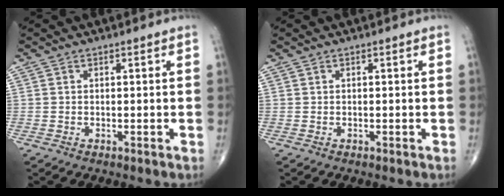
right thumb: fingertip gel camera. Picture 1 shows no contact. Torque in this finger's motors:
{"motor_torque": [-0.16, 0.03, -0.12, -0.04, 0.02]}